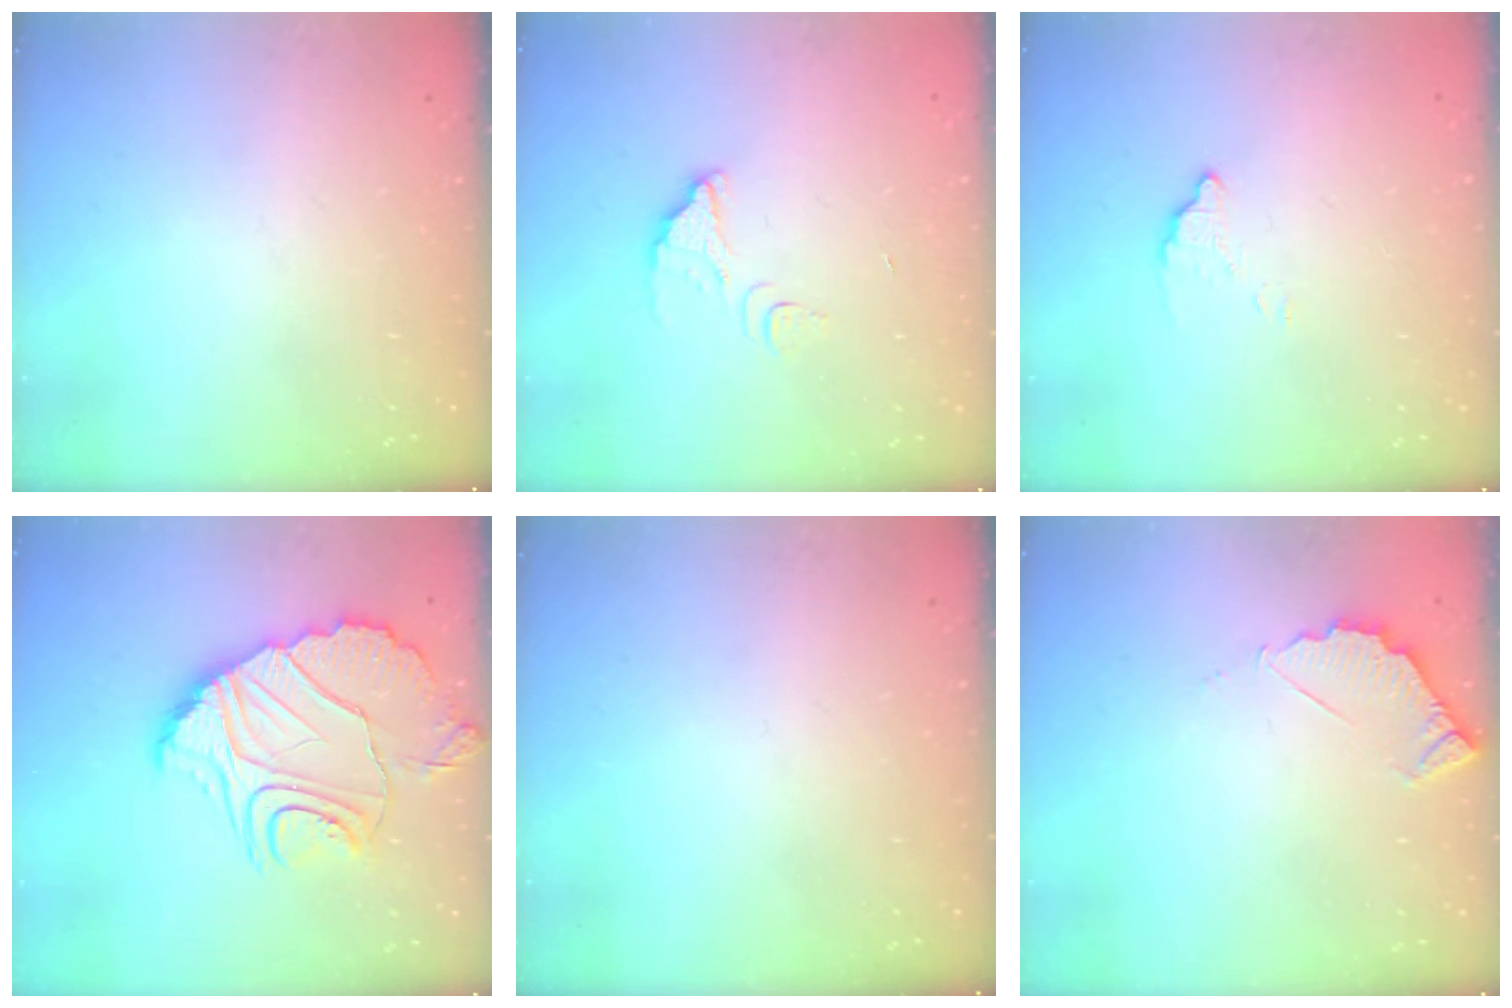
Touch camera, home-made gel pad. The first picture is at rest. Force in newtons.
{"total": 4.2, "press": 4.2, "slide": 0.3}
{"total": 3.0, "press": 3.0, "slide": 0.1}
{"total": 13.9, "press": 13.9, "slide": 0.6}
{"total": 0.0}
{"total": 3.7, "press": 3.7, "slide": 0.3}